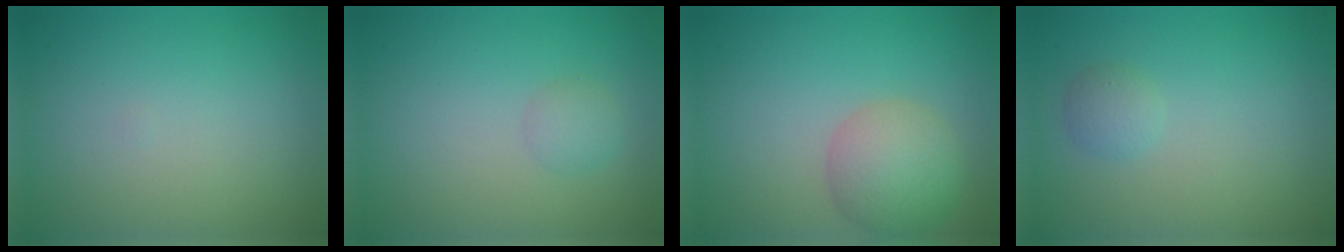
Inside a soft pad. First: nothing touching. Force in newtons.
{"total": 1.3, "press": 1.3, "slide": 0.0}
{"total": 4.6, "press": 4.6, "slide": 0.2}
{"total": 1.3, "press": 1.3, "slide": 0.1}